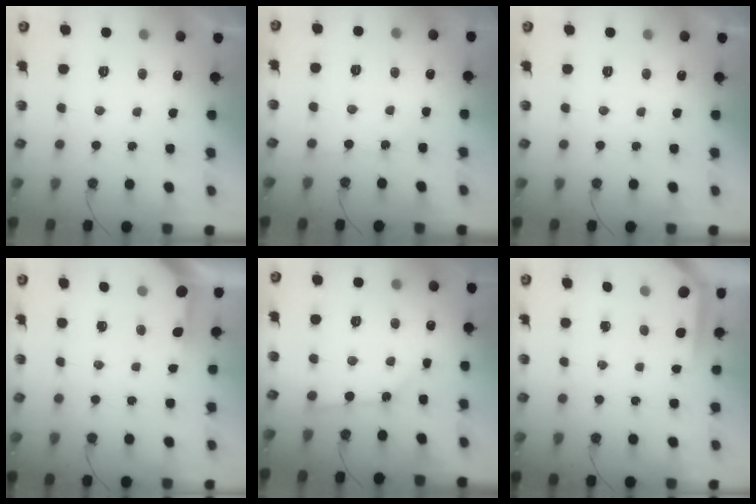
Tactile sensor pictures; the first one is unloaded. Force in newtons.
{"total": 1.6, "press": 1.5, "slide": 0.3}
{"total": 0.0}
{"total": 3.7, "press": 3.7, "slide": 0.2}
{"total": 3.1, "press": 3.1, "slide": 0.2}
{"total": 4.0, "press": 4.0, "slide": 0.3}